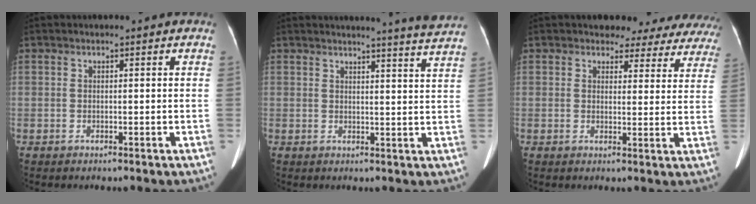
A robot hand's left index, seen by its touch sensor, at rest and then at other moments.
{"total": 8.8, "force": [8.3, -1.9, 2.2], "torque": [-0.031, -0.043, 0.081]}
{"total": 14.2, "force": [12.9, 5.3, 3.0], "torque": [-0.003, -0.022, 0.116]}